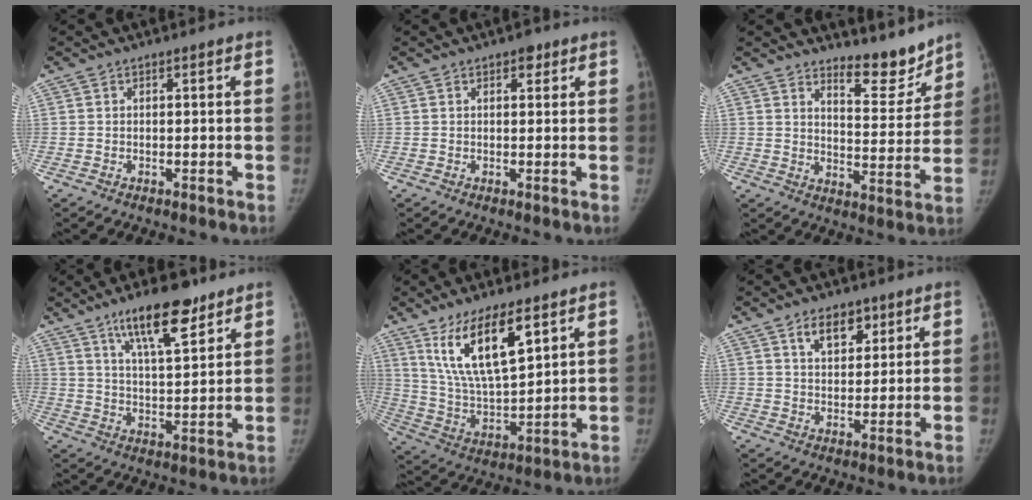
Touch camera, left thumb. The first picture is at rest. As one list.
[{"total": 1.7, "force": [1.0, 1.0, 1.0], "torque": [-0.004, -0.002, 0.011]}, {"total": 8.9, "force": [8.1, 2.4, 2.8], "torque": [-0.007, -0.075, 0.126]}, {"total": 12.6, "force": [8.2, 3.8, 8.8], "torque": [-0.123, -0.044, 0.138]}, {"total": 15.8, "force": [8.4, 5.4, 12.2], "torque": [-0.204, -0.041, 0.169]}, {"total": 6.7, "force": [3.8, 4.0, 3.8], "torque": [-0.035, -0.023, 0.064]}]